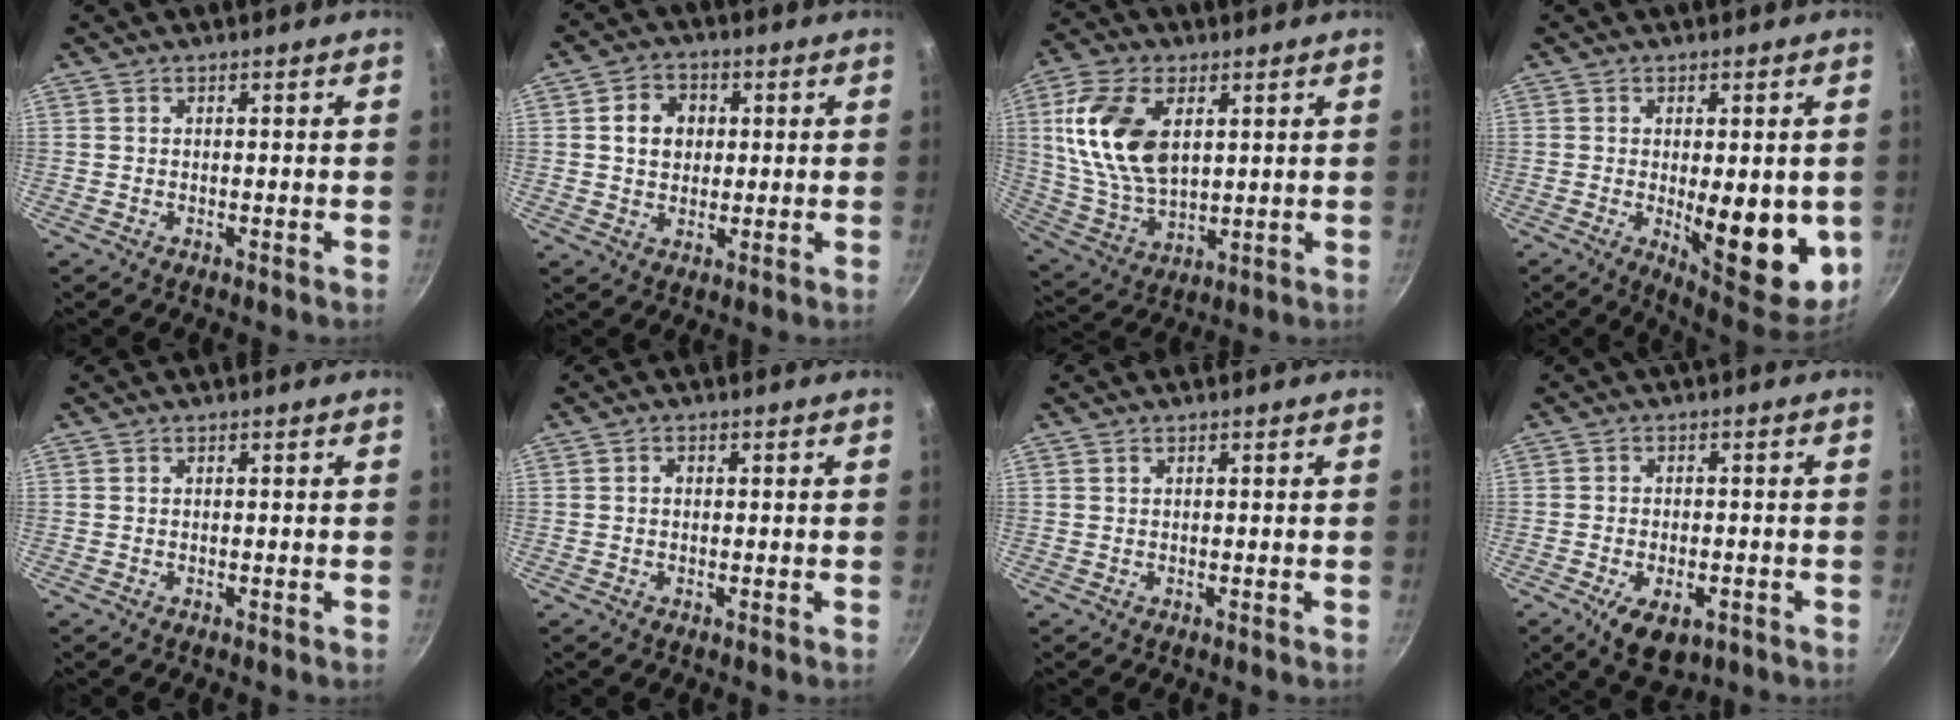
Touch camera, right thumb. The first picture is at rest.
{"total": 6.7, "force": [1.2, 5.6, 3.6], "torque": [-0.033, 0.008, 0.013]}
{"total": 16.5, "force": [4.3, 9.8, 12.6], "torque": [-0.229, -0.011, 0.092]}
{"total": 15.9, "force": [-1.9, 6.3, 14.5], "torque": [-0.155, -0.019, -0.013]}
{"total": 0.0}
{"total": 1.0, "force": [0.1, 0.8, 0.6], "torque": [-0.008, 0.004, 0.000]}
{"total": 0.0}
{"total": 7.9, "force": [-3.4, 4.3, 5.7], "torque": [-0.080, 0.010, -0.042]}